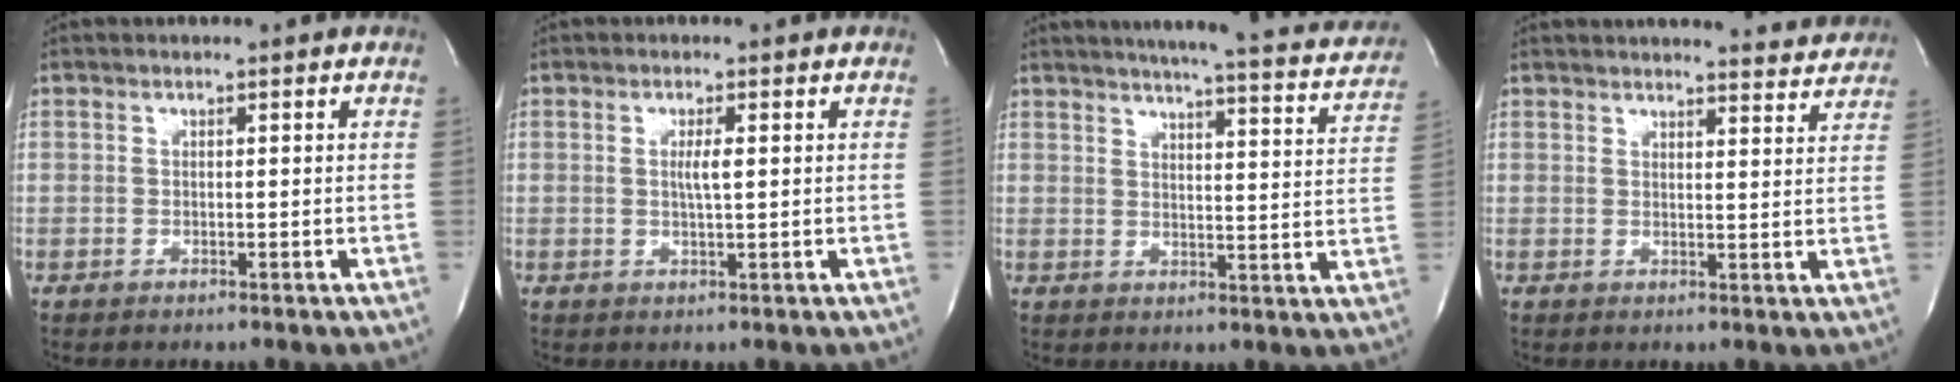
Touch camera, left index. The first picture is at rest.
{"total": 2.1, "force": [0.4, 0.0, 2.1], "torque": [-0.042, -0.001, 0.006]}
{"total": 22.5, "force": [20.4, 2.4, 9.1], "torque": [-0.127, -0.042, 0.234]}
{"total": 11.3, "force": [11.0, 1.6, 2.1], "torque": [-0.011, -0.006, 0.115]}